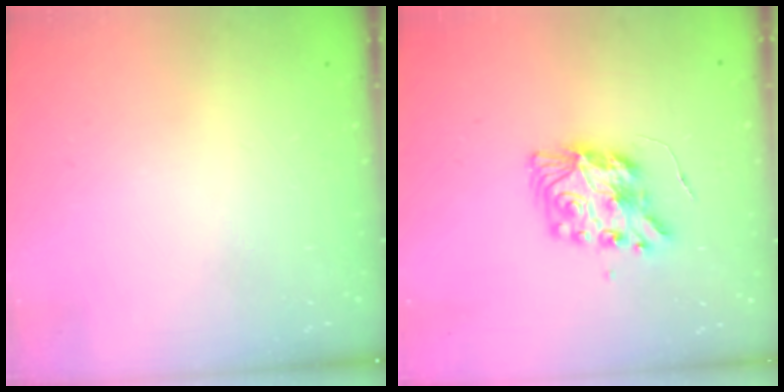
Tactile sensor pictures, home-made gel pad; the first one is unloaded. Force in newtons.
{"total": 9.8, "press": 9.8, "slide": 0.9}